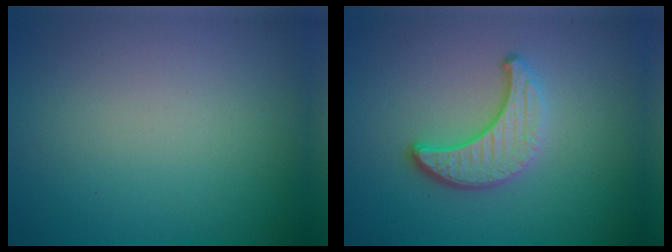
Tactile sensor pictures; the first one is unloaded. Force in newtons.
{"total": 3.6, "press": 3.1, "slide": 1.8}